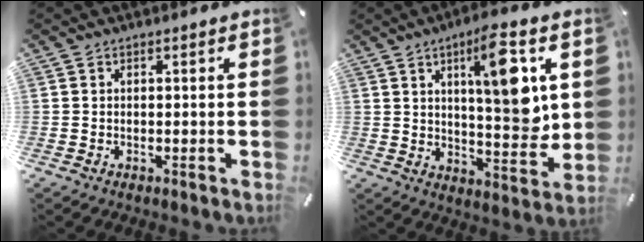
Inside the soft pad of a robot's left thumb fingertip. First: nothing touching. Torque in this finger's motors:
{"motor_torque": [2.26, 2.77, 1.49, -1.28, 0.30]}